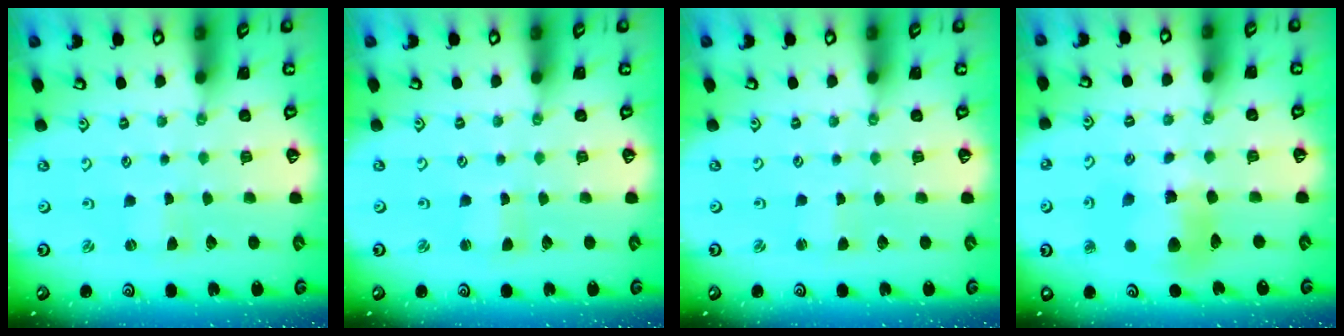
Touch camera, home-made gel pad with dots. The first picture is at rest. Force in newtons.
{"total": 1.0, "press": 1.0, "slide": 0.0}
{"total": 0.5, "press": 0.5, "slide": 0.0}
{"total": 11.0, "press": 10.9, "slide": 1.4}